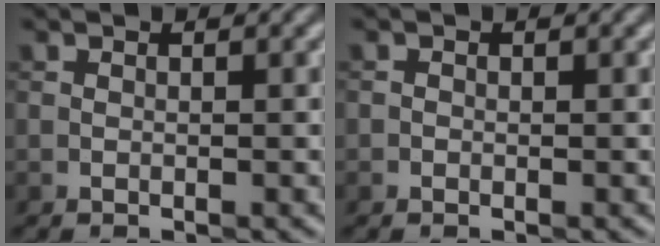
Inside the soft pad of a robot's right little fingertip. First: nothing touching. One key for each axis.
{"total": 0.0}